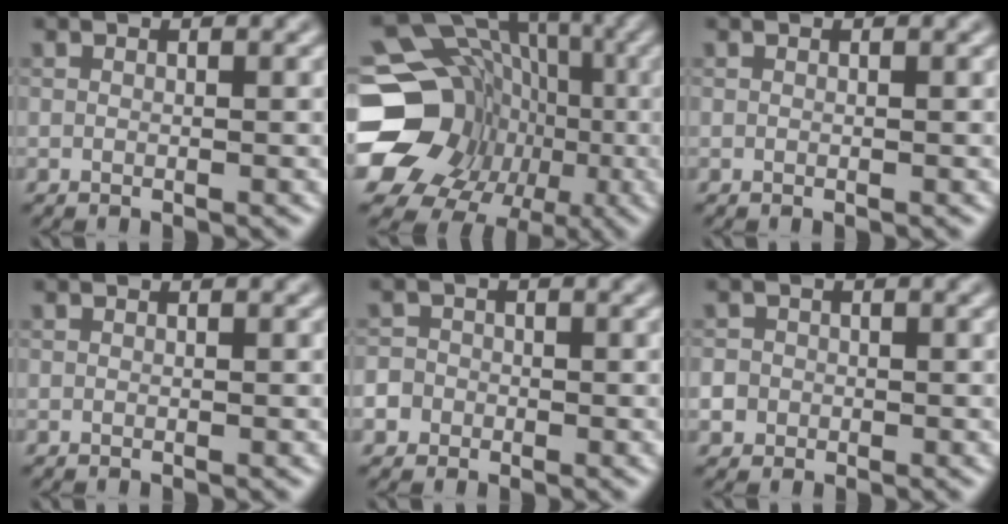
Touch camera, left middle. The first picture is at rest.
{"total": 21.2, "force": [-4.9, 18.7, 8.5], "torque": [-0.161, -0.017, -0.103]}
{"total": 0.0}
{"total": 0.0}
{"total": 4.6, "force": [-2.2, 3.9, 1.0], "torque": [-0.007, -0.001, -0.060]}
{"total": 3.8, "force": [-1.4, 3.4, 1.0], "torque": [-0.006, 0.000, -0.042]}